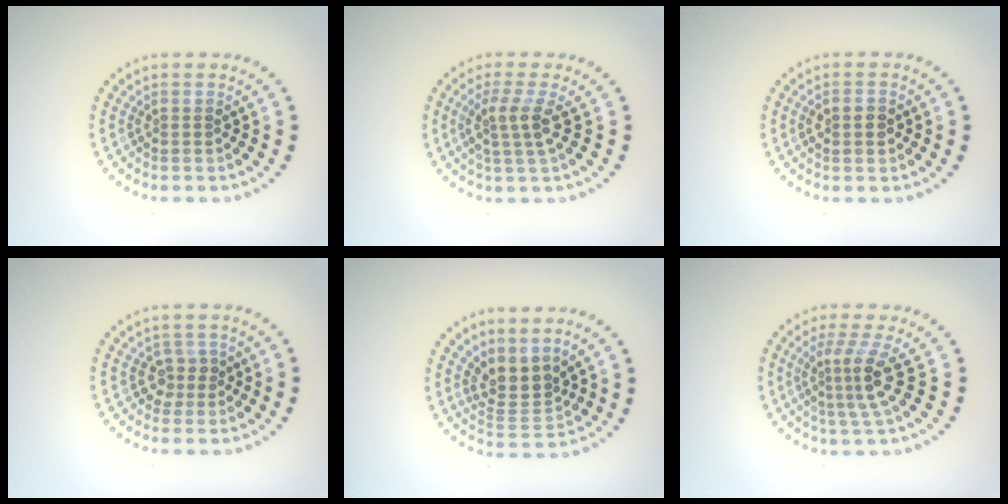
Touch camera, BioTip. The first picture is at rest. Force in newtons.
{"total": 2.7, "press": 2.1, "slide": 1.8}
{"total": 1.5, "press": 1.5, "slide": 0.1}
{"total": 1.8, "press": 1.4, "slide": 1.2}
{"total": 3.2, "press": 2.4, "slide": 2.1}
{"total": 3.6, "press": 2.5, "slide": 2.6}